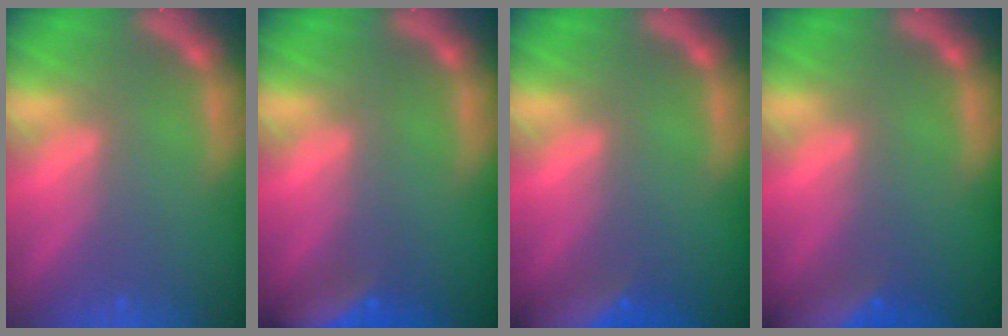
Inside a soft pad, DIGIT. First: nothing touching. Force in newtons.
{"total": 7.0}
{"total": 8.9}
{"total": 8.9}